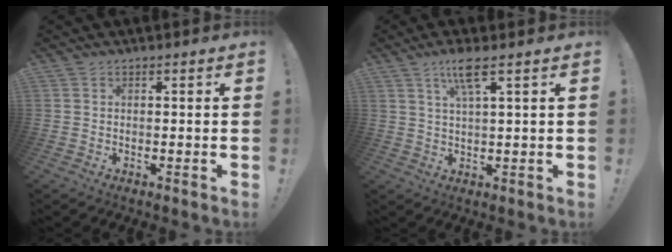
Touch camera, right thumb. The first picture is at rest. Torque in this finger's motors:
{"motor_torque": [0.00, 0.00, 0.18, 0.30, 0.00]}